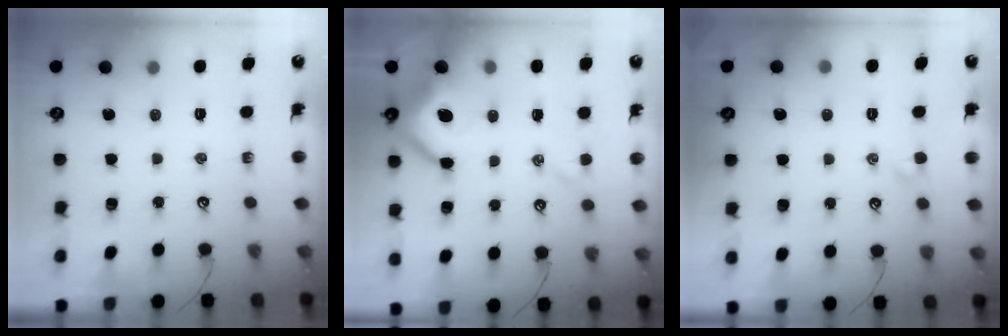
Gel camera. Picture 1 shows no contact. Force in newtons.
{"total": 10.4, "press": 10.3, "slide": 1.6}
{"total": 0.9, "press": 0.7, "slide": 0.5}